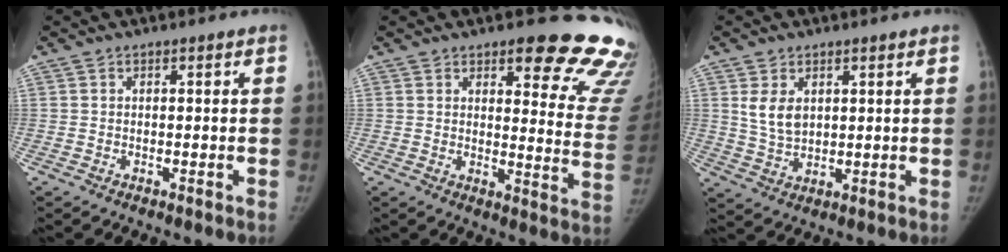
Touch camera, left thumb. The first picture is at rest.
{"total": 19.3, "force": [15.2, 6.3, 10.1], "torque": [-0.068, -0.117, 0.161]}
{"total": 5.6, "force": [2.0, 3.6, 3.8], "torque": [-0.058, -0.013, 0.048]}